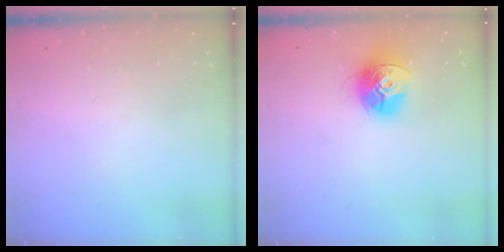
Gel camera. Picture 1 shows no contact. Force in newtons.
{"total": 14.4, "press": 14.4, "slide": 1.3}